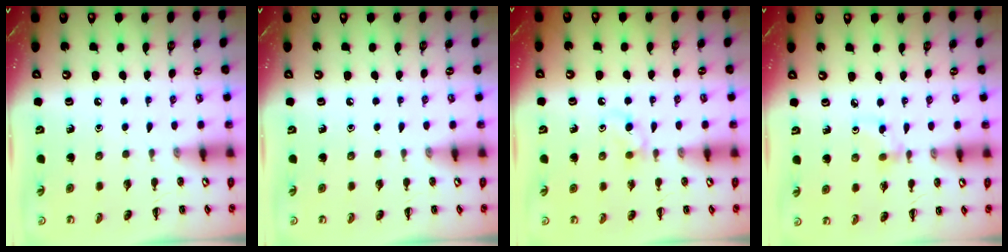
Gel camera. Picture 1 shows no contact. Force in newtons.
{"total": 0.0}
{"total": 4.1, "press": 3.7, "slide": 1.7}
{"total": 2.9, "press": 2.8, "slide": 0.7}